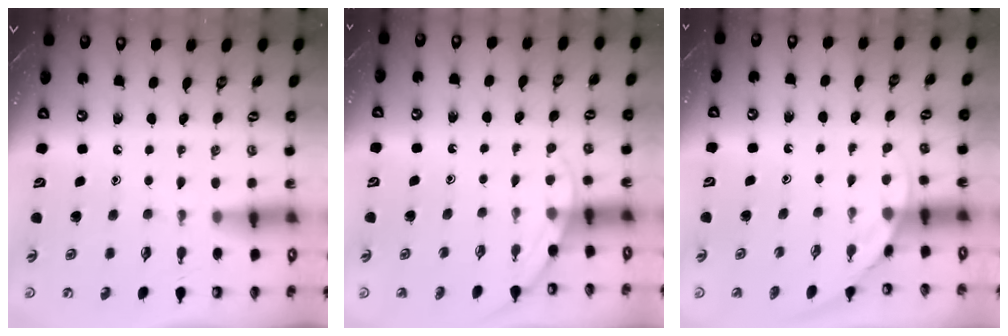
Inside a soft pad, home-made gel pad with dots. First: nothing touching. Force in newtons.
{"total": 2.5, "press": 2.5, "slide": 0.1}
{"total": 2.6, "press": 2.6, "slide": 0.1}